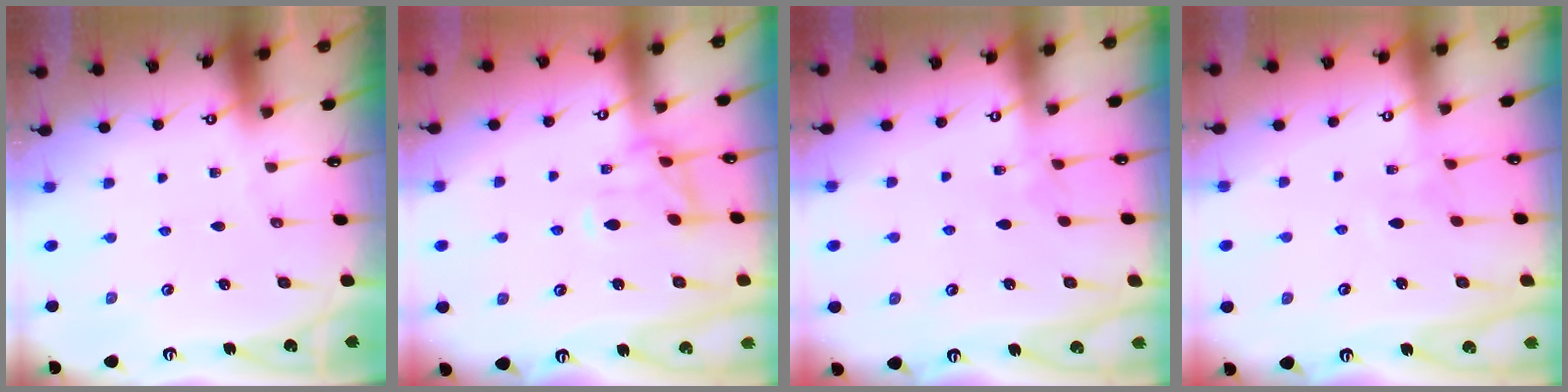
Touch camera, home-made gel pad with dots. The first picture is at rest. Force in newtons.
{"total": 1.3, "press": 1.2, "slide": 0.4}
{"total": 3.0, "press": 3.0, "slide": 0.3}
{"total": 3.0, "press": 3.0, "slide": 0.4}